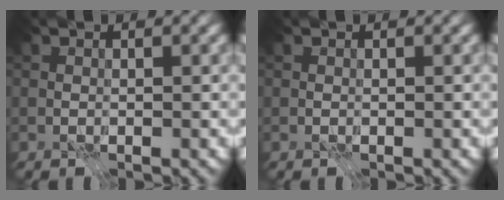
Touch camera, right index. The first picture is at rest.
{"total": 0.0}